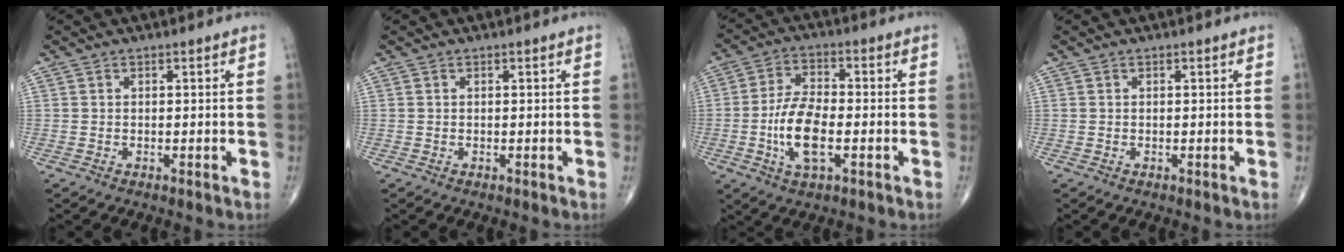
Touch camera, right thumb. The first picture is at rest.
{"total": 0.0}
{"total": 10.1, "force": [-2.4, 4.4, 8.8], "torque": [-0.173, 0.011, -0.048]}
{"total": 0.0}